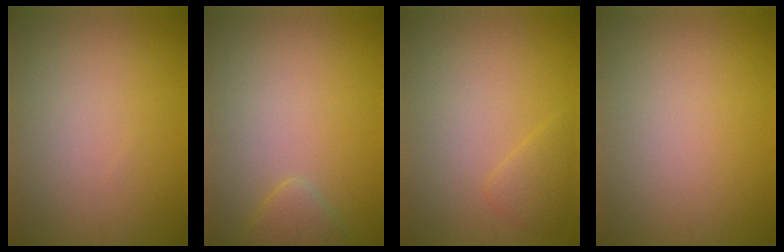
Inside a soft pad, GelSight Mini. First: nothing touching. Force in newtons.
{"total": 1.7, "press": 1.7, "slide": 0.1}
{"total": 1.6, "press": 1.6, "slide": 0.1}
{"total": 0.0}